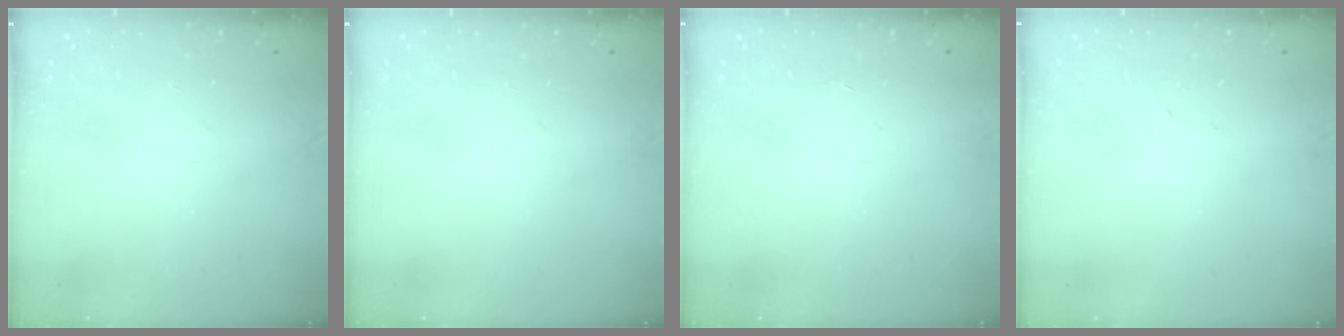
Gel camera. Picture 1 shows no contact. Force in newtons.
{"total": 0.0}
{"total": 1.5, "press": 1.5, "slide": 0.1}
{"total": 2.9, "press": 2.9, "slide": 0.7}